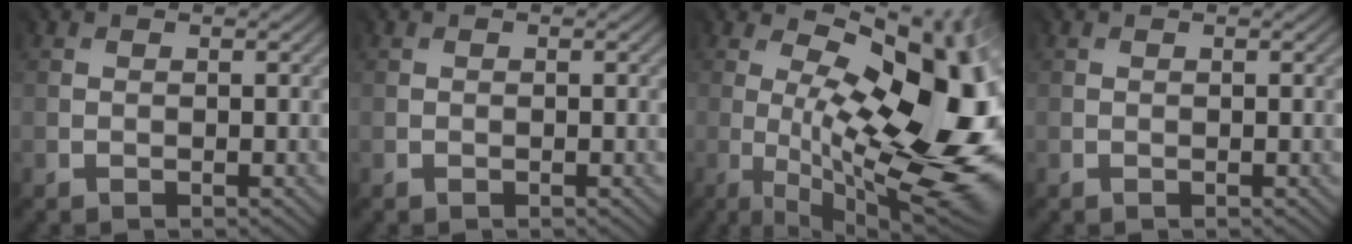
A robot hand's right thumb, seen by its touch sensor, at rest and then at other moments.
{"total": 0.0}
{"total": 19.2, "force": [0.4, 7.1, 17.9], "torque": [-0.236, 0.002, 0.013]}
{"total": 0.0}